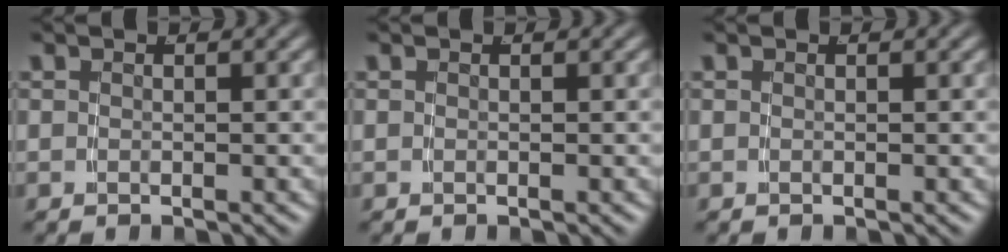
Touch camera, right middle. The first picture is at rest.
{"total": 0.0}
{"total": 0.0}